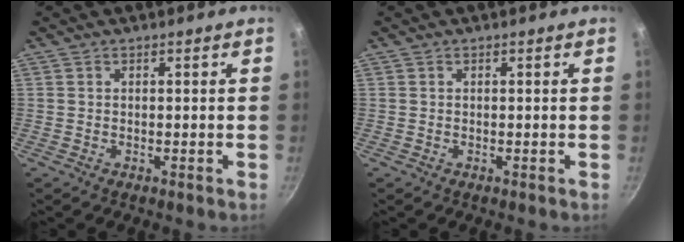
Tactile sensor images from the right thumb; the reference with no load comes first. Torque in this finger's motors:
{"motor_torque": [0.00, 0.00, 0.02, 0.01, 0.01]}